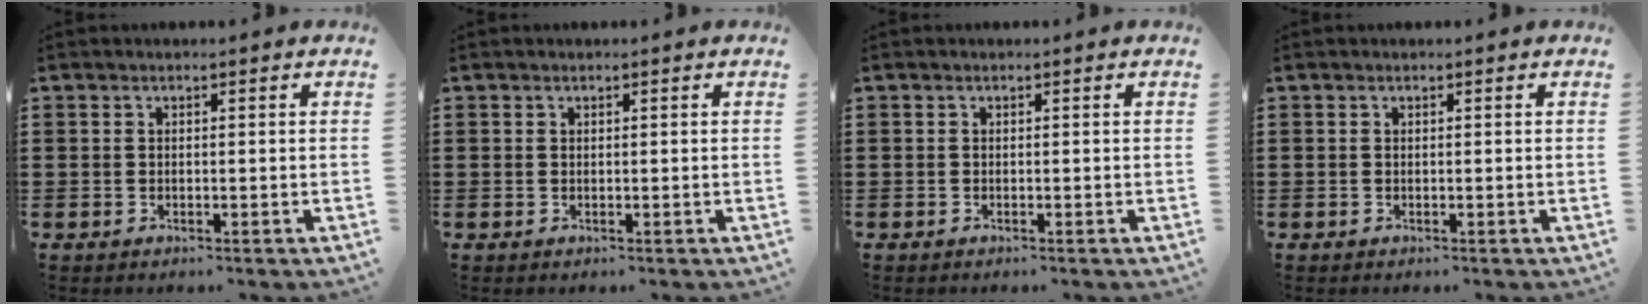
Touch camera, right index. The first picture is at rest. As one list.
[{"total": 0.0}, {"total": 0.0}, {"total": 0.0}]